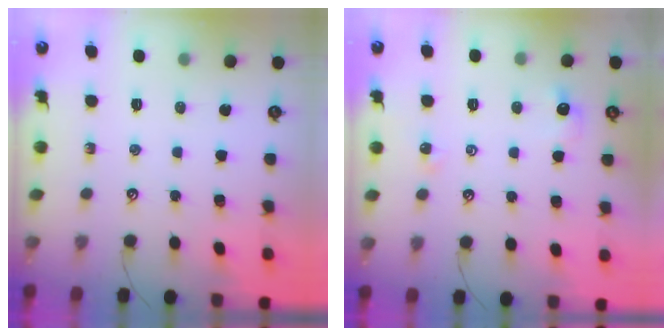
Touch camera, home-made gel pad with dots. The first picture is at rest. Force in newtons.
{"total": 2.3, "press": 2.3, "slide": 0.6}